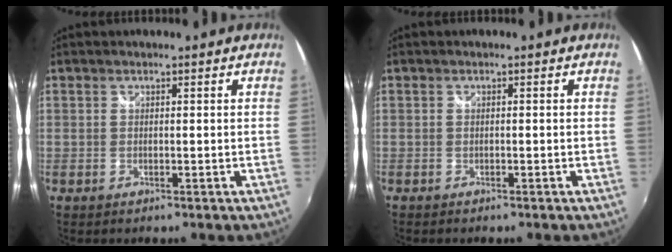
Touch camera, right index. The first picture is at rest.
{"total": 0.8, "force": [-0.7, 0.2, 0.3], "torque": [-0.008, -0.003, -0.013]}